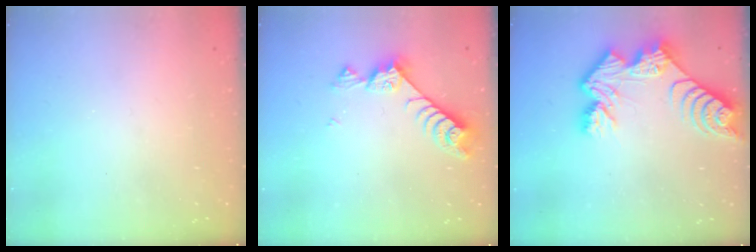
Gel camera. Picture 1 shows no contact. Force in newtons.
{"total": 8.5, "press": 8.4, "slide": 1.4}
{"total": 11.9, "press": 11.8, "slide": 1.0}